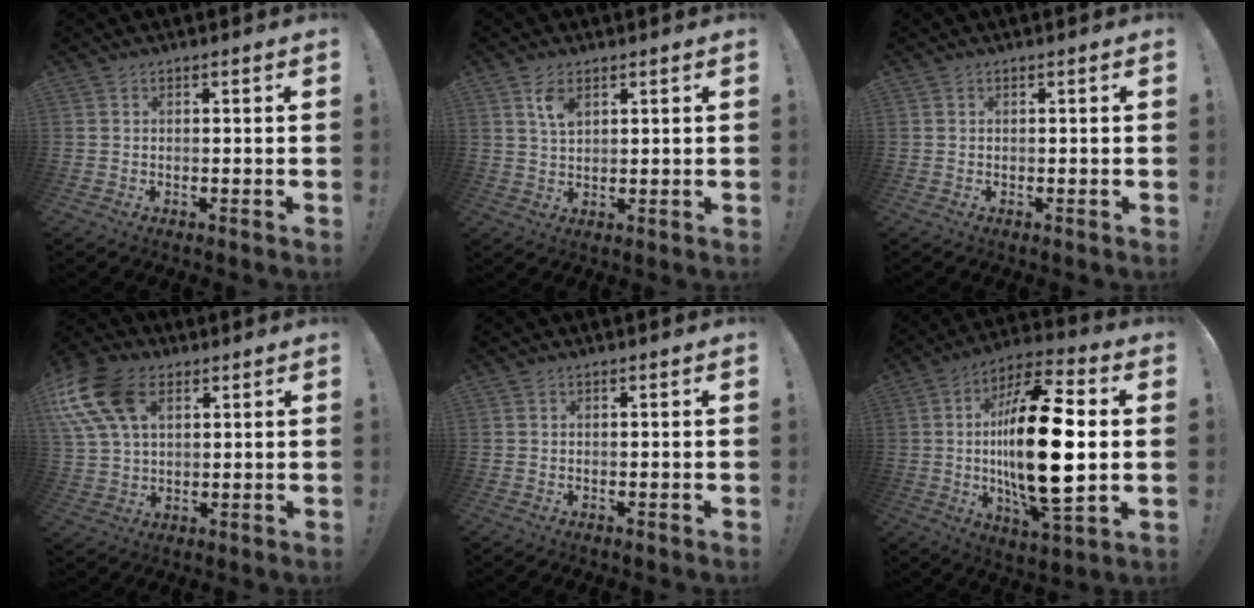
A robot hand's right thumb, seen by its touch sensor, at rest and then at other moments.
{"total": 4.8, "force": [2.7, 2.5, 3.2], "torque": [-0.044, -0.011, 0.045]}
{"total": 0.0}
{"total": 18.0, "force": [7.2, 11.5, 11.8], "torque": [-0.236, -0.028, 0.132]}
{"total": 0.0}
{"total": 25.2, "force": [0.4, 8.7, 23.7], "torque": [-0.431, -0.009, -0.002]}